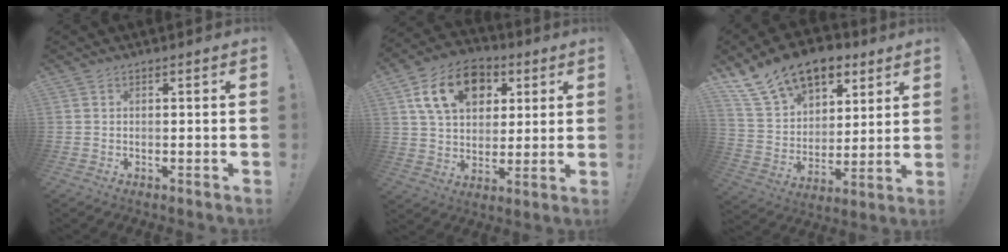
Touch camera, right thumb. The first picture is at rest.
{"total": 16.7, "force": [6.5, 11.9, 9.7], "torque": [-0.146, -0.017, 0.124]}
{"total": 17.7, "force": [11.4, 10.9, 8.0], "torque": [-0.137, -0.065, 0.220]}